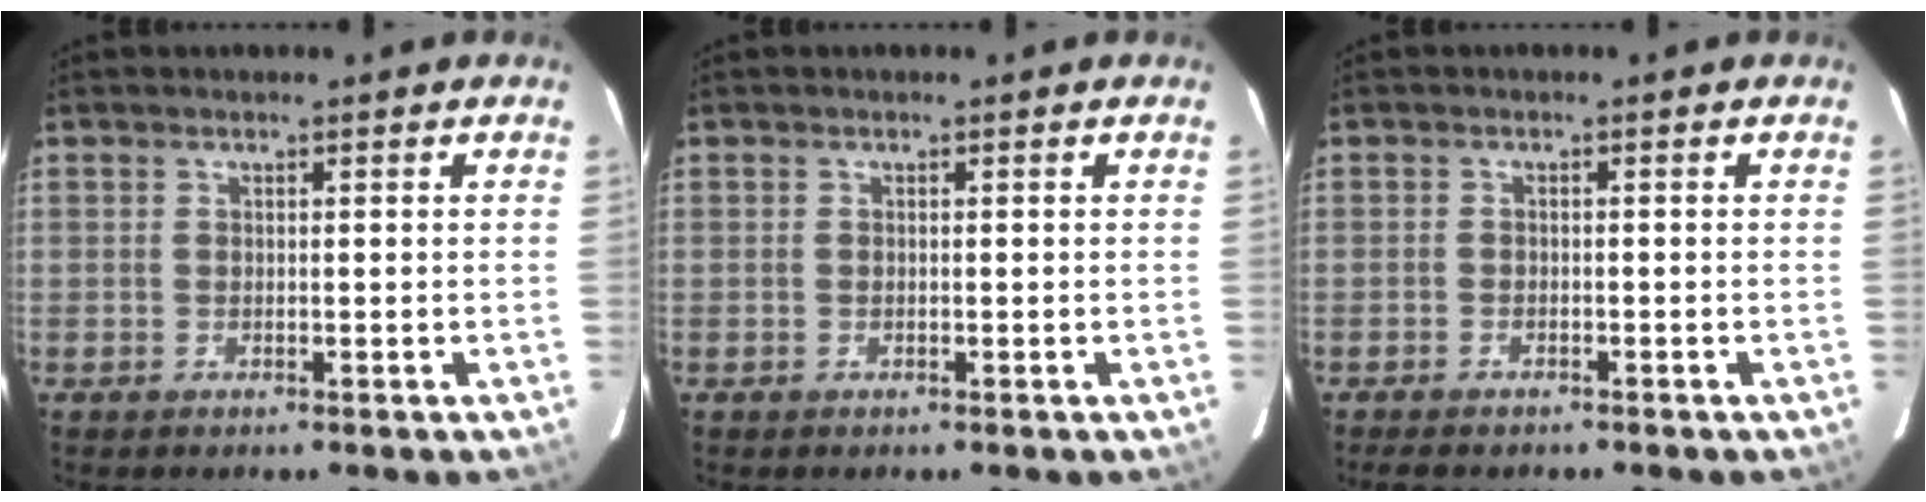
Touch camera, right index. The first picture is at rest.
{"total": 0.0}
{"total": 3.4, "force": [-3.0, 1.2, 1.2], "torque": [-0.035, -0.008, -0.049]}